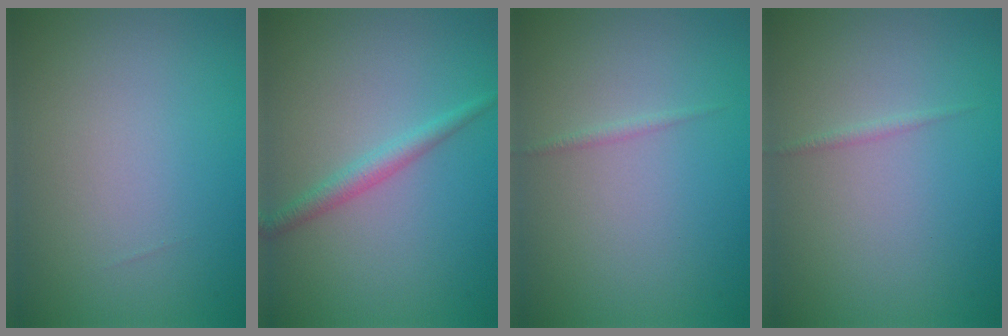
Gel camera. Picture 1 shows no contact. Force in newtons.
{"total": 1.9, "press": 1.9, "slide": 0.1}
{"total": 0.6, "press": 0.6, "slide": 0.0}
{"total": 0.6, "press": 0.6, "slide": 0.0}